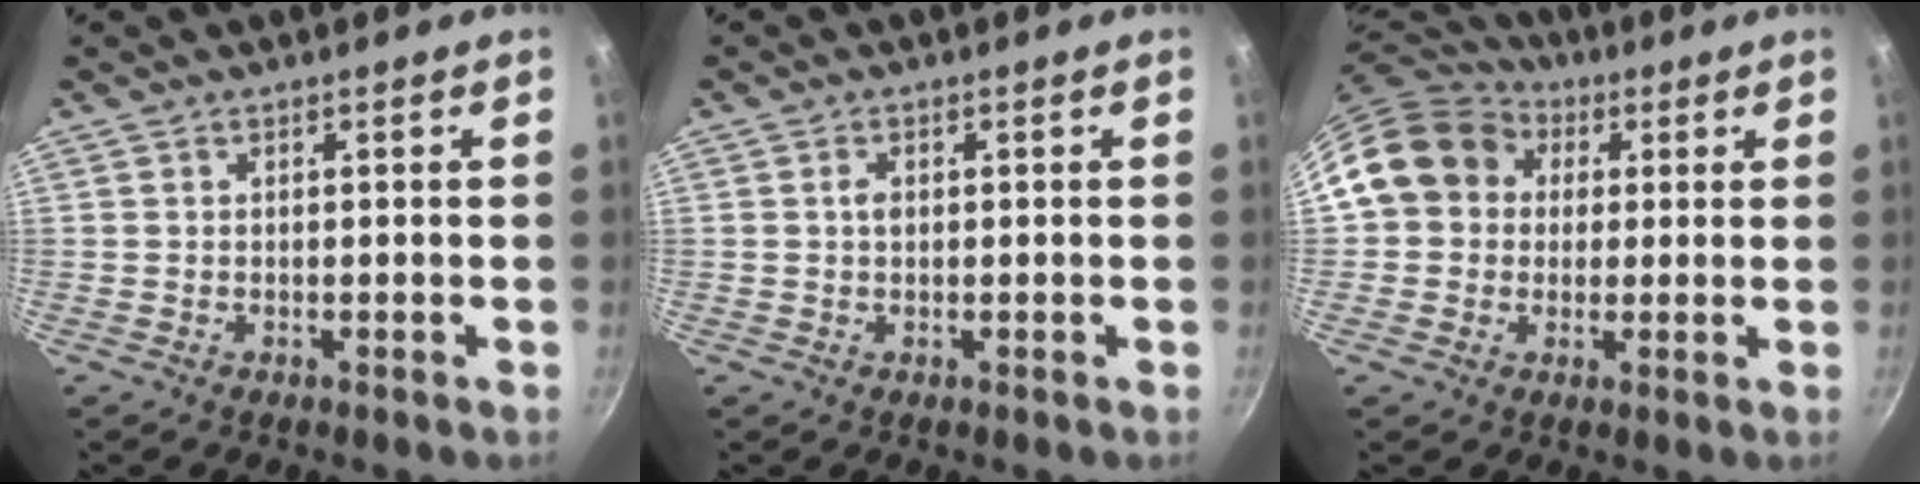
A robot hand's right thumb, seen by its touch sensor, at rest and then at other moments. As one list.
[{"total": 1.5, "force": [0.2, 1.0, 1.0], "torque": [-0.017, 0.003, 0.001]}, {"total": 13.0, "force": [2.9, 11.2, 5.8], "torque": [-0.072, 0.025, 0.035]}]